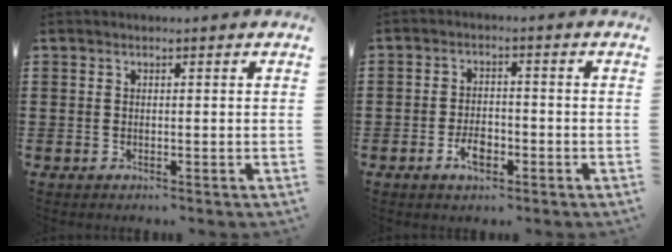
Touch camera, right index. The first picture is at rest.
{"total": 4.0, "force": [-1.9, 2.0, 2.8], "torque": [-0.056, 0.001, -0.036]}